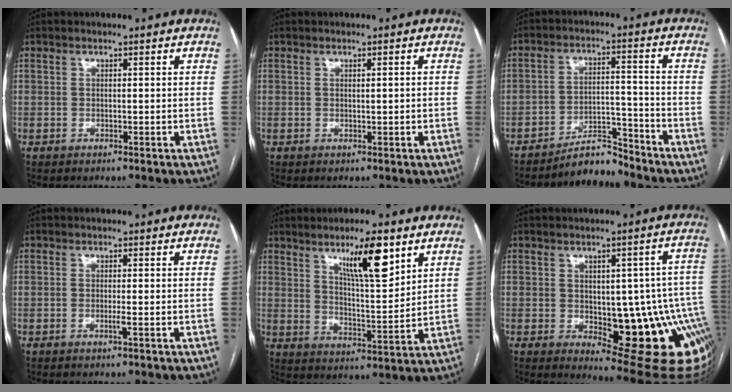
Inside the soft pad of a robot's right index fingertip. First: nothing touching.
{"total": 0.8, "force": [0.0, 0.0, 0.8], "torque": [-0.016, 0.000, 0.003]}
{"total": 6.1, "force": [-5.9, 1.0, 1.1], "torque": [-0.014, 0.018, -0.100]}
{"total": 0.9, "force": [-0.3, -0.2, 0.9], "torque": [-0.017, -0.001, -0.007]}
{"total": 10.6, "force": [6.2, 1.7, 8.4], "torque": [-0.141, -0.005, 0.104]}
{"total": 18.8, "force": [-4.6, 6.8, 16.9], "torque": [-0.116, 0.022, -0.035]}